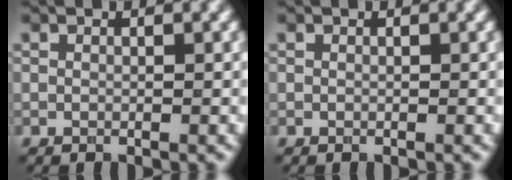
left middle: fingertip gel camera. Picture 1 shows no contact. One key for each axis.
{"total": 0.0}